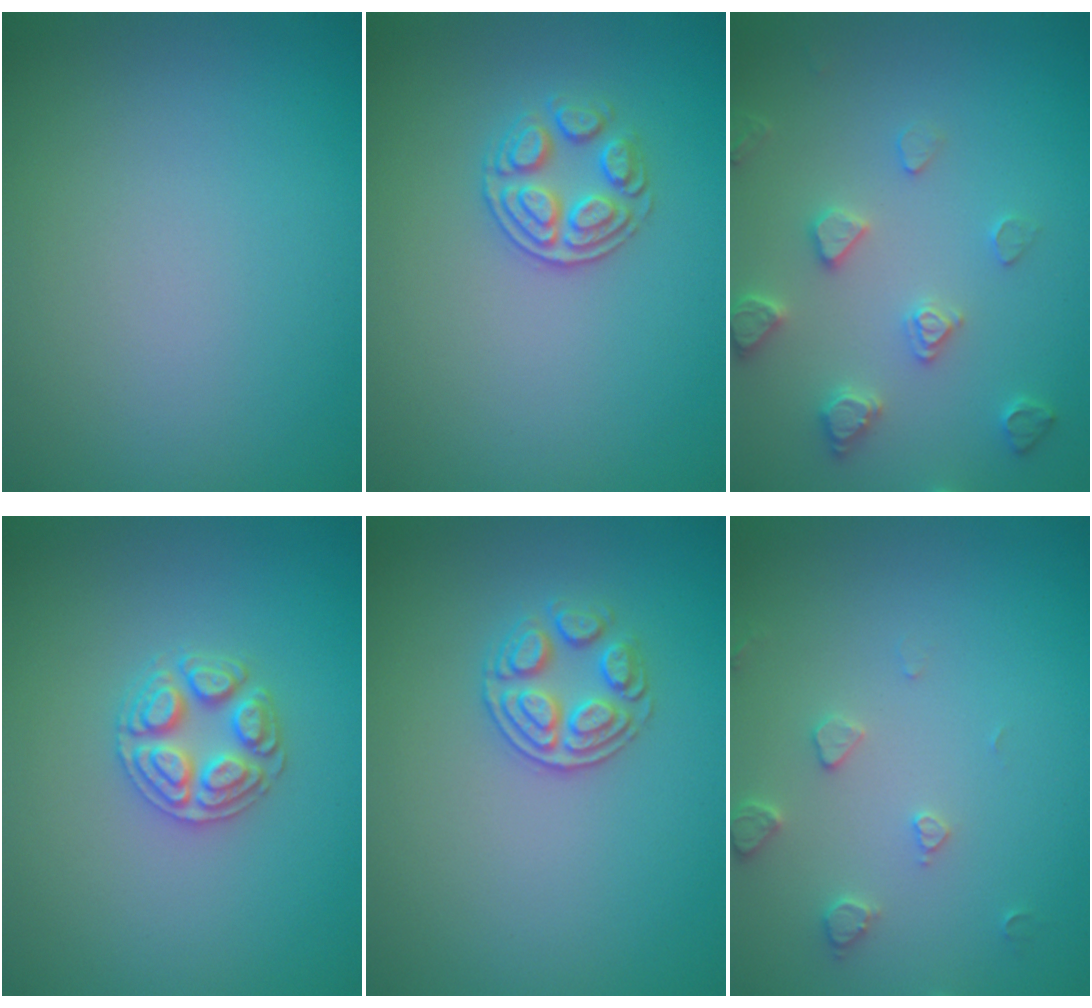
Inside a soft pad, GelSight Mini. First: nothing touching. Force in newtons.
{"total": 2.7, "press": 2.4, "slide": 1.1}
{"total": 3.2, "press": 3.2, "slide": 0.8}
{"total": 2.5, "press": 2.5, "slide": 0.4}
{"total": 2.7, "press": 2.4, "slide": 1.1}
{"total": 1.9, "press": 1.8, "slide": 0.3}